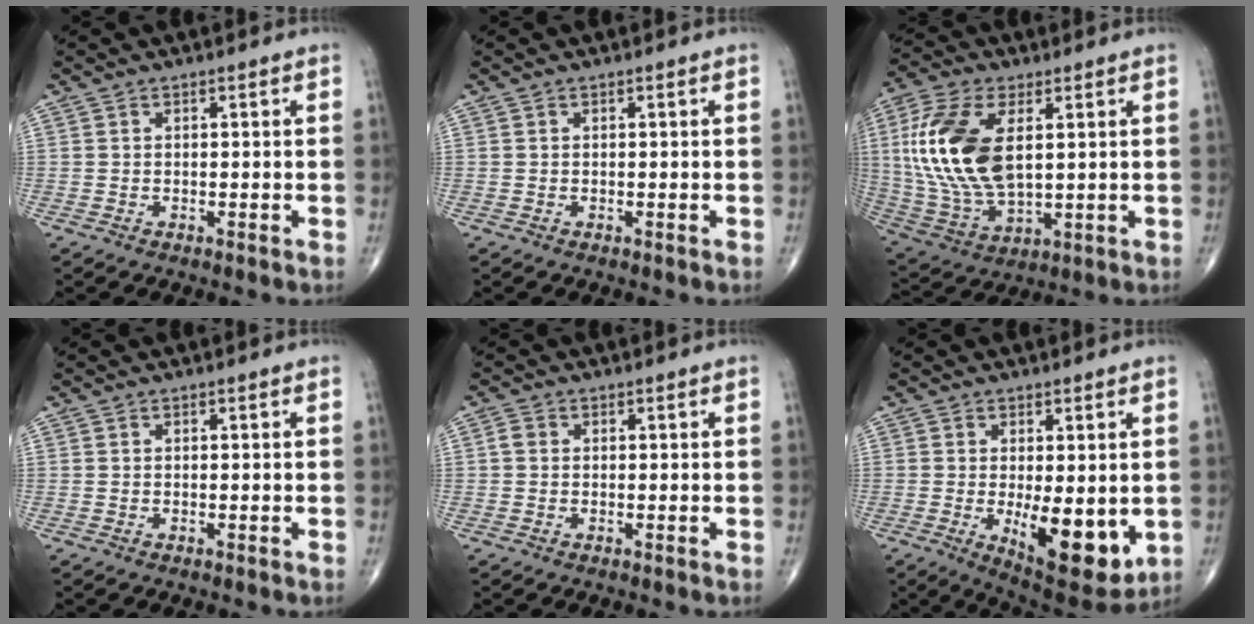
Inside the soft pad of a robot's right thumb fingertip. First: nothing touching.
{"total": 0.0}
{"total": 18.9, "force": [3.6, 9.9, 15.7], "torque": [-0.333, -0.014, 0.073]}
{"total": 0.0}
{"total": 1.4, "force": [0.1, 1.2, 0.8], "torque": [-0.012, 0.004, -0.001]}
{"total": 13.0, "force": [-2.2, 5.3, 11.7], "torque": [-0.146, -0.029, -0.014]}